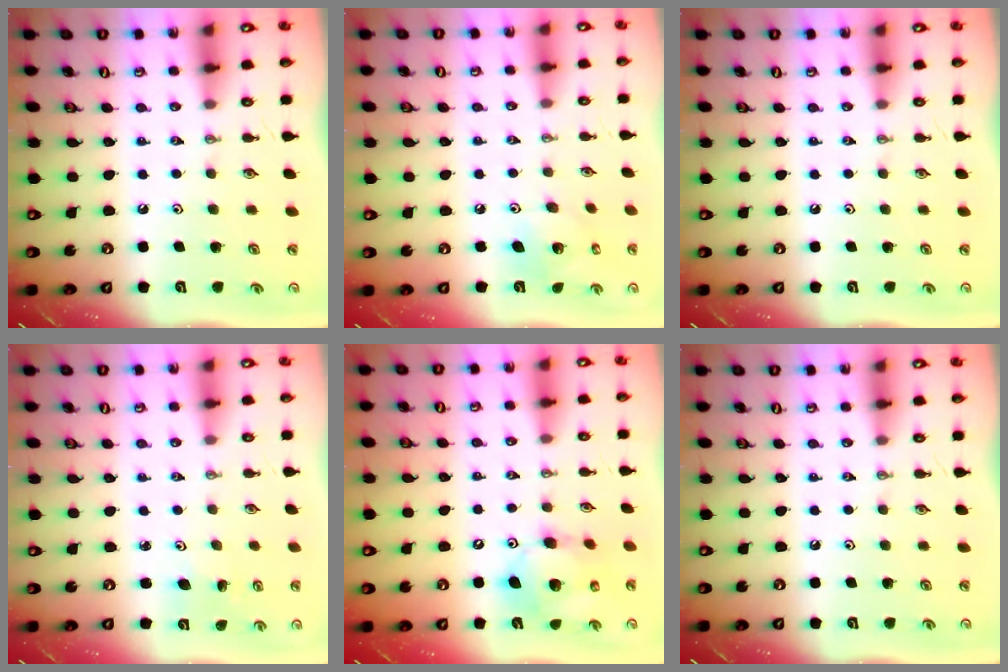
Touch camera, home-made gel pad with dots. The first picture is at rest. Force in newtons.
{"total": 7.8, "press": 7.8, "slide": 0.2}
{"total": 0.0}
{"total": 4.7, "press": 4.7, "slide": 0.4}
{"total": 12.7, "press": 12.3, "slide": 3.0}
{"total": 0.0}